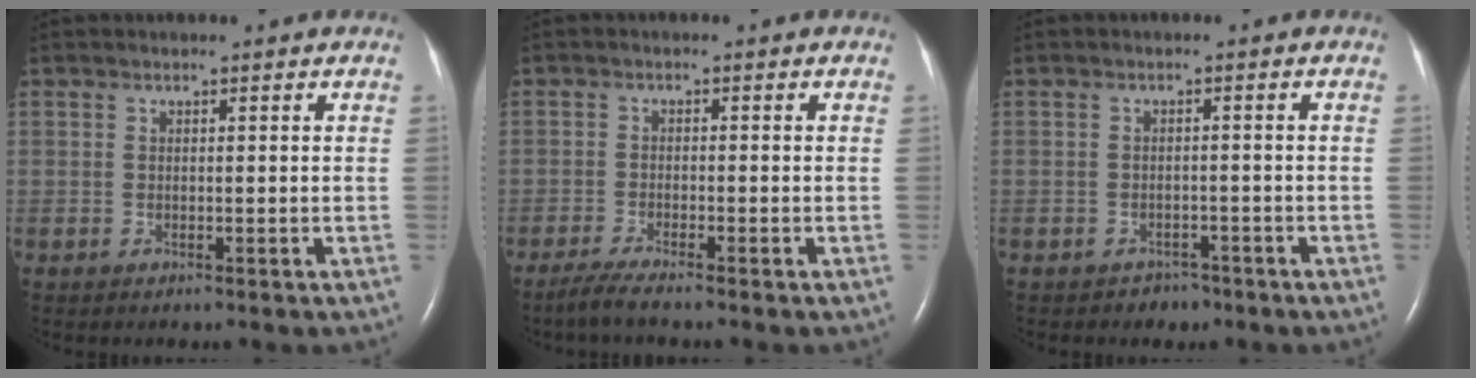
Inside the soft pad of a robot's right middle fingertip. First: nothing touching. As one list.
[{"total": 3.0, "force": [-2.5, -0.3, 1.7], "torque": [-0.041, -0.008, -0.052]}, {"total": 2.0, "force": [-1.5, 1.3, 0.0], "torque": [-0.009, 0.006, -0.019]}]